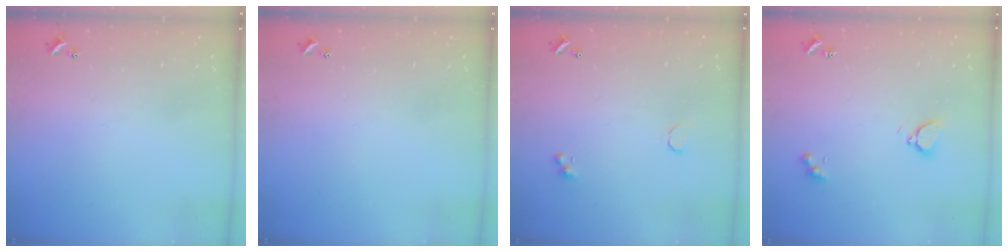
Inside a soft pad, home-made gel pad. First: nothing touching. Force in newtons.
{"total": 0.0}
{"total": 0.8, "press": 0.7, "slide": 0.4}
{"total": 3.0, "press": 3.0, "slide": 0.5}